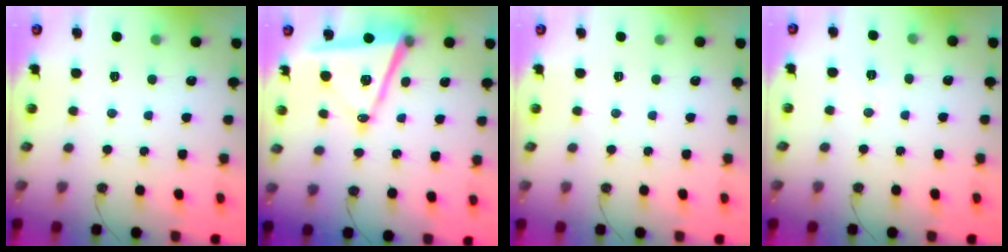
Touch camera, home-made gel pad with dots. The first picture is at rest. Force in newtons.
{"total": 13.7, "press": 13.1, "slide": 3.9}
{"total": 0.0}
{"total": 5.9, "press": 3.7, "slide": 4.5}